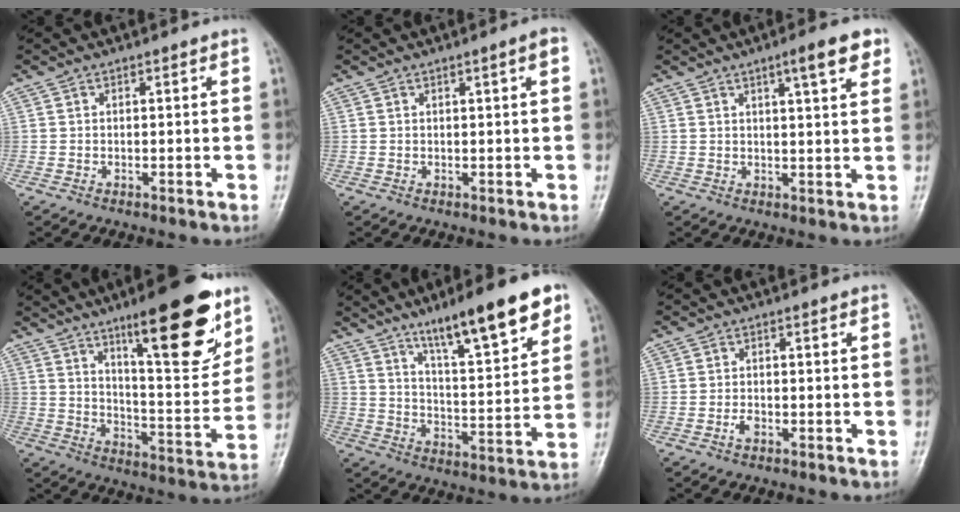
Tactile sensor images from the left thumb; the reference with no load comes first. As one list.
[{"total": 1.9, "force": [0.8, 0.1, 1.7], "torque": [-0.028, 0.000, 0.011]}, {"total": 6.5, "force": [3.7, 1.2, 5.2], "torque": [-0.066, -0.014, 0.050]}, {"total": 20.3, "force": [12.1, 5.3, 15.5], "torque": [-0.182, -0.067, 0.188]}, {"total": 17.4, "force": [11.0, 3.7, 12.9], "torque": [-0.174, -0.051, 0.177]}, {"total": 1.6, "force": [-0.7, 0.9, 1.0], "torque": [-0.019, 0.001, -0.016]}]